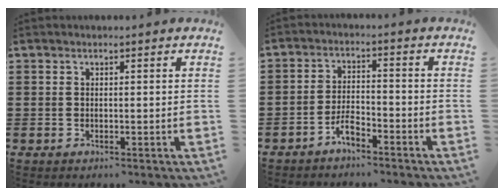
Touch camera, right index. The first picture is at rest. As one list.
[{"total": 3.6, "force": [-2.9, 1.0, 1.7], "torque": [-0.042, 0.007, -0.061]}]